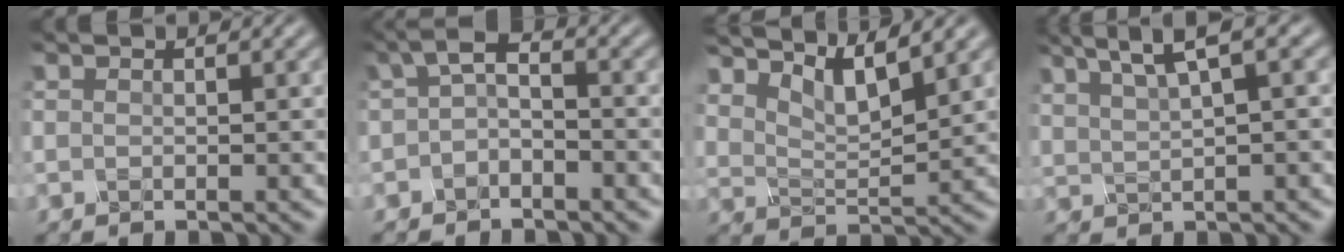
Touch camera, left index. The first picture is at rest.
{"total": 2.6, "force": [-0.6, 1.5, 2.0], "torque": [-0.038, 0.012, -0.019]}
{"total": 4.5, "force": [3.1, 1.5, 3.0], "torque": [-0.066, -0.004, 0.054]}
{"total": 4.5, "force": [2.6, 0.9, 3.5], "torque": [-0.067, 0.018, 0.052]}